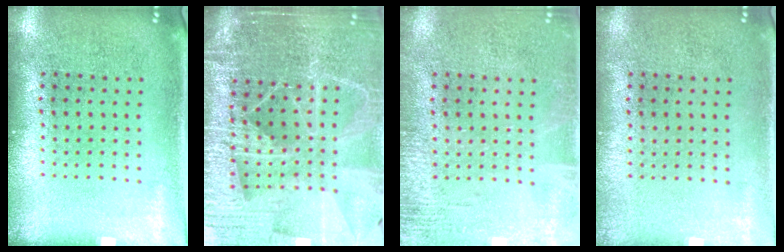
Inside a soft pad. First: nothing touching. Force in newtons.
{"total": 5.5, "press": 4.9, "slide": 2.5}
{"total": 2.4, "press": 2.4, "slide": 0.3}
{"total": 0.0}